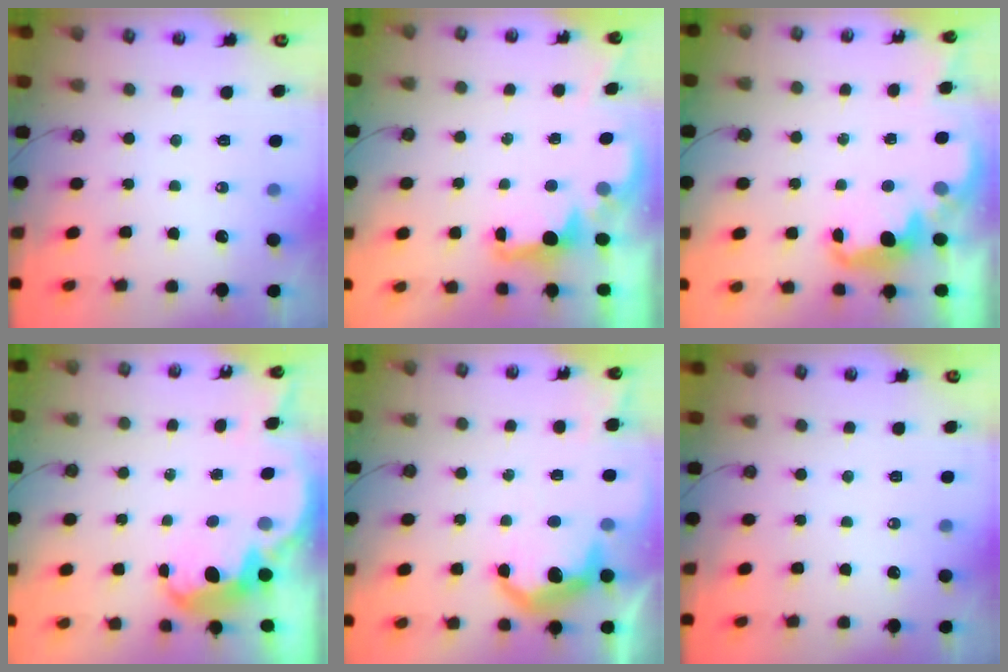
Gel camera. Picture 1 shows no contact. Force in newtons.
{"total": 2.0, "press": 1.9, "slide": 0.7}
{"total": 2.6, "press": 2.5, "slide": 0.7}
{"total": 5.8, "press": 5.7, "slide": 0.6}
{"total": 11.0, "press": 11.0, "slide": 0.8}
{"total": 0.0}